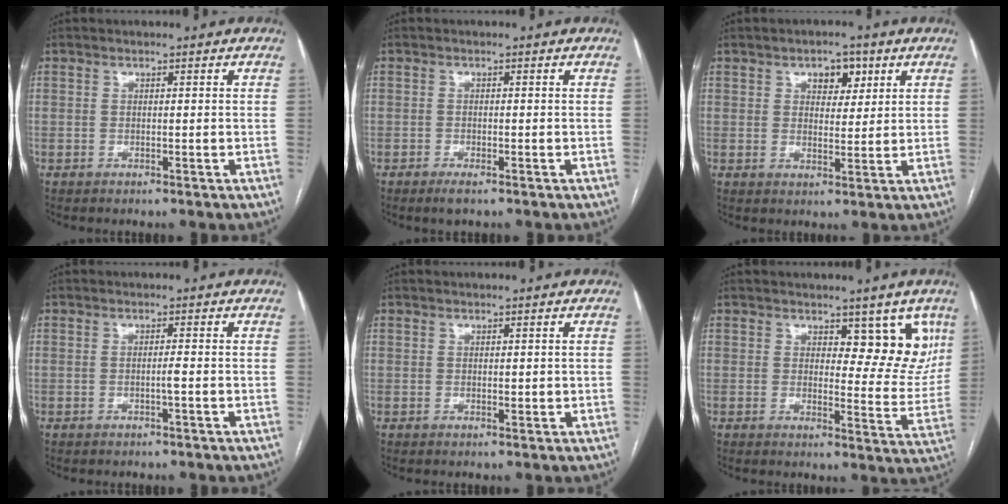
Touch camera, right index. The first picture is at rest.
{"total": 1.9, "force": [-1.3, 0.3, 1.3], "torque": [-0.025, -0.003, -0.022]}
{"total": 4.6, "force": [2.3, 2.7, 2.9], "torque": [-0.038, 0.009, 0.034]}
{"total": 0.9, "force": [-0.4, -0.2, 0.8], "torque": [-0.016, 0.000, -0.008]}
{"total": 0.7, "force": [0.3, 0.5, 0.5], "torque": [-0.007, -0.003, 0.003]}
{"total": 7.9, "force": [4.8, 3.9, 5.0], "torque": [-0.034, -0.011, 0.059]}